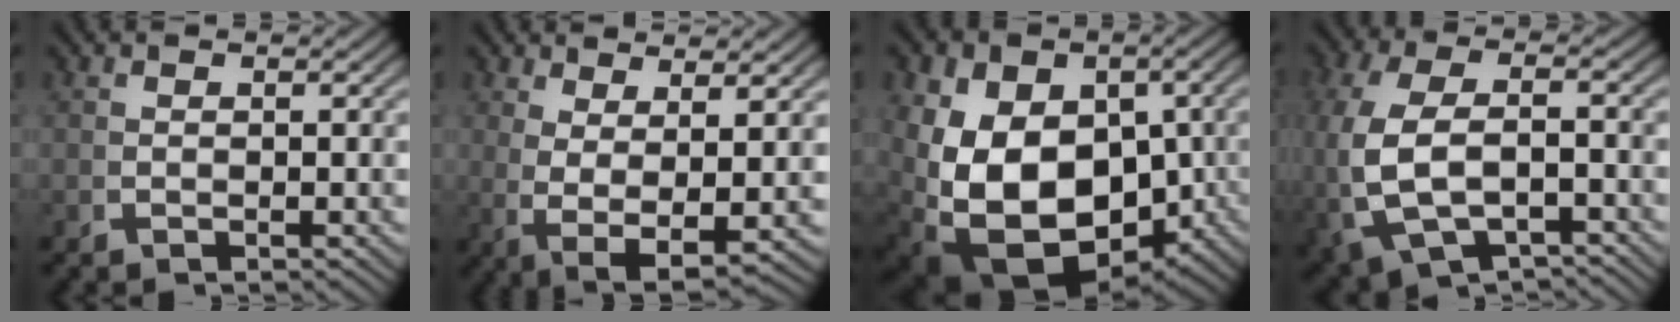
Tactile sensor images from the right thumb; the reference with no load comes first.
{"total": 6.8, "force": [-0.5, 3.3, 5.9], "torque": [-0.129, -0.031, 0.012]}
{"total": 16.0, "force": [-2.9, 10.8, 11.4], "torque": [-0.246, -0.085, 0.001]}
{"total": 6.9, "force": [-2.1, 4.0, 5.2], "torque": [-0.138, -0.020, -0.013]}